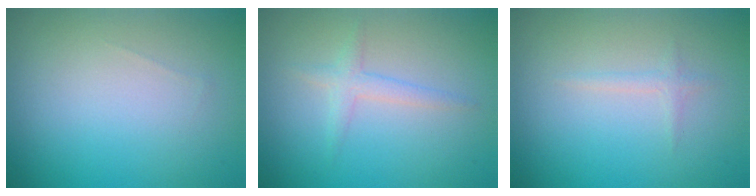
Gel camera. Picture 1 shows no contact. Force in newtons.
{"total": 1.7, "press": 1.7, "slide": 0.1}
{"total": 0.8, "press": 0.8, "slide": 0.1}